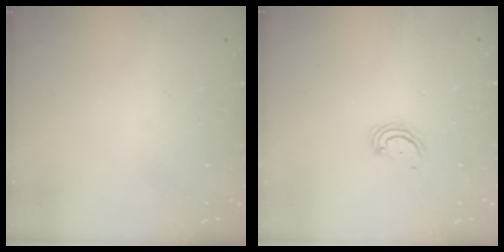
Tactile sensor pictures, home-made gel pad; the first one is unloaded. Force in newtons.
{"total": 2.9, "press": 2.9, "slide": 0.3}